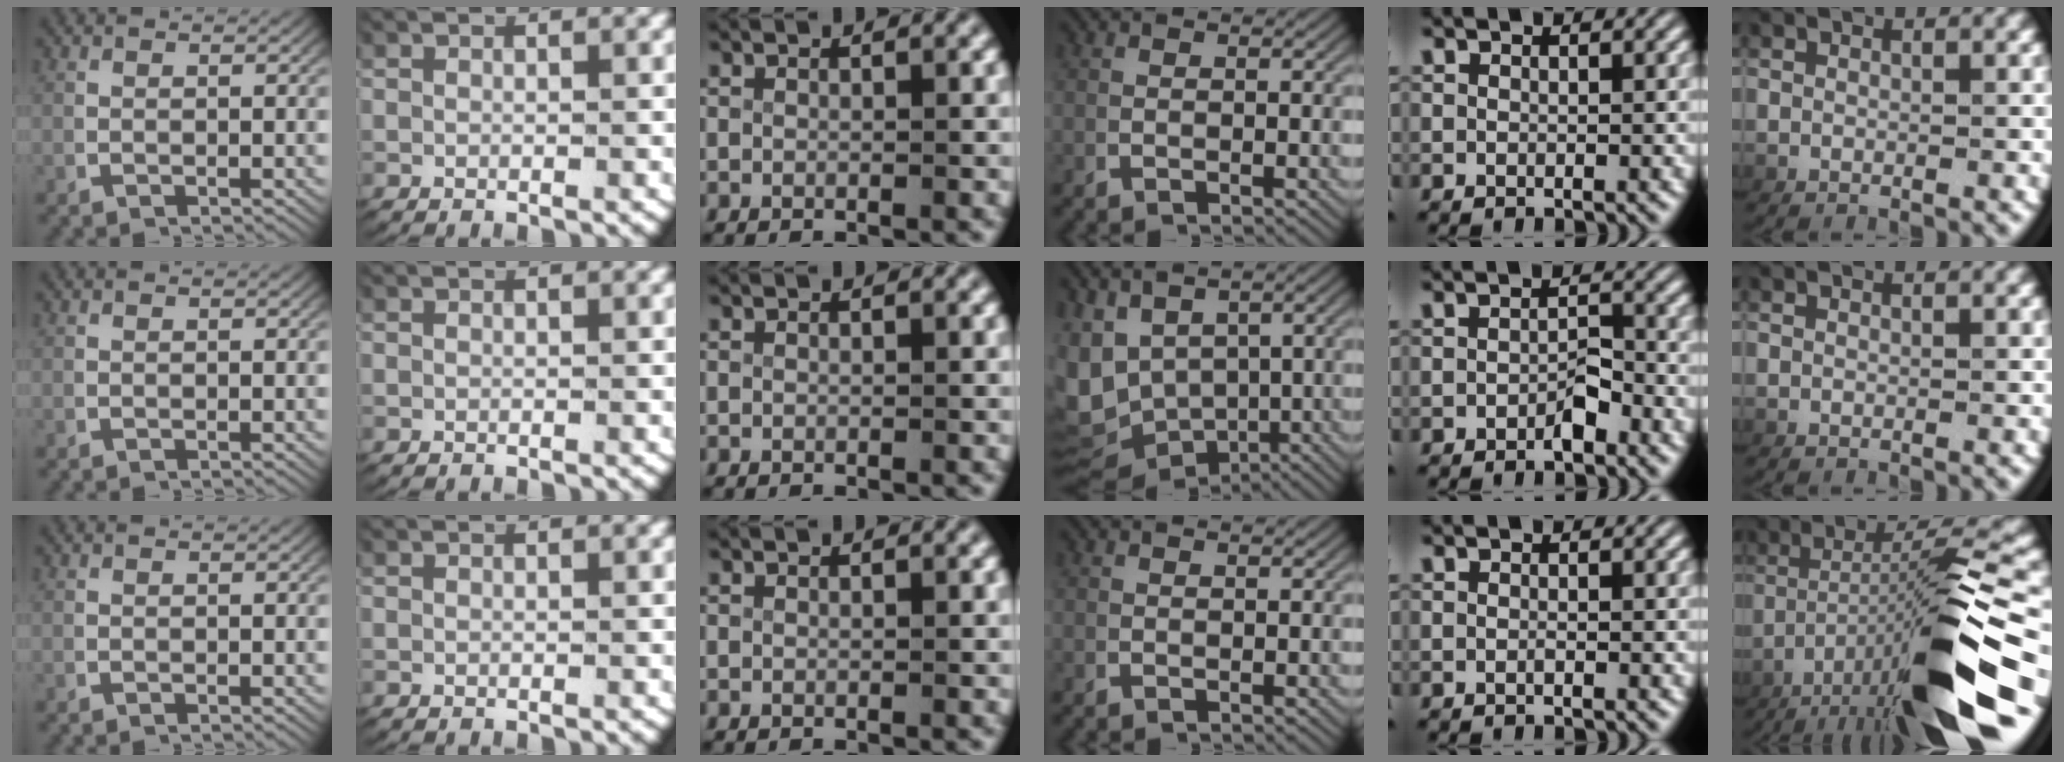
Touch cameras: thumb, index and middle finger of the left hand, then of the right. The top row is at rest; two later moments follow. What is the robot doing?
{"motion": "lift_and_place", "object": "photo album"}